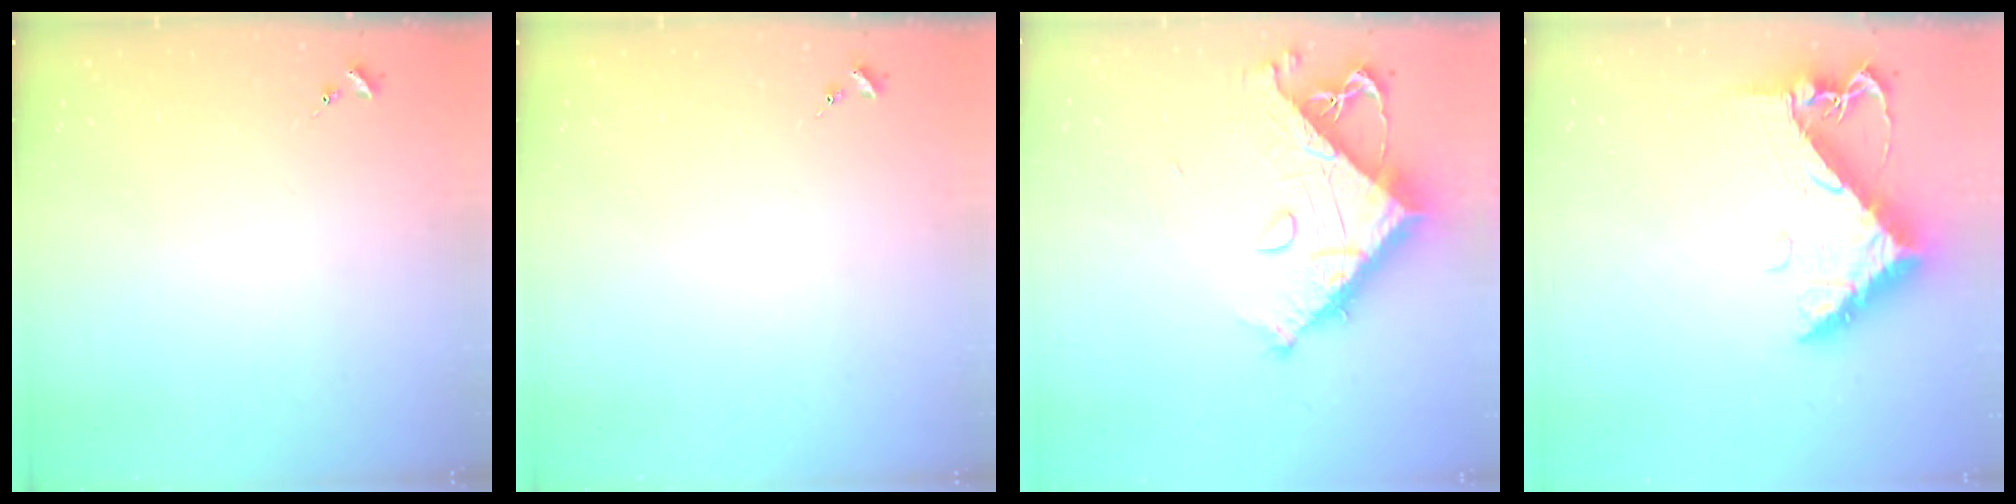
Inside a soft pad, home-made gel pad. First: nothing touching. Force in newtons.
{"total": 0.0}
{"total": 13.1, "press": 13.0, "slide": 1.5}
{"total": 11.4, "press": 11.3, "slide": 1.4}